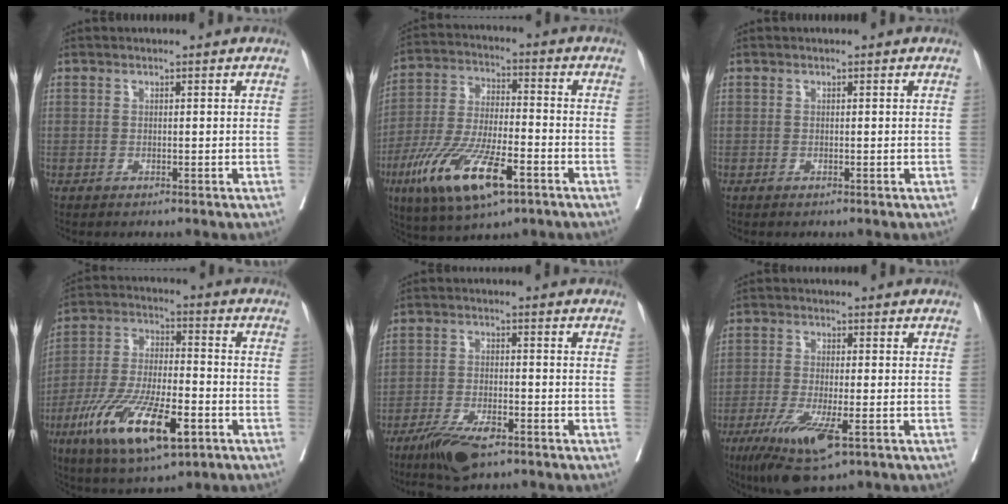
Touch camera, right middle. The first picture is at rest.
{"total": 15.3, "force": [-7.5, 4.0, 12.8], "torque": [-0.257, -0.020, -0.129]}
{"total": 0.0}
{"total": 16.2, "force": [-7.3, 4.7, 13.6], "torque": [-0.268, -0.019, -0.122]}
{"total": 7.6, "force": [-5.2, 1.9, 5.2], "torque": [-0.099, -0.012, -0.089]}
{"total": 9.5, "force": [-4.9, 1.8, 7.9], "torque": [-0.146, -0.026, -0.079]}